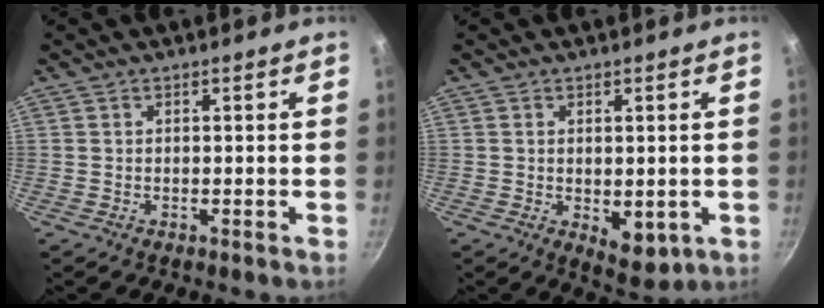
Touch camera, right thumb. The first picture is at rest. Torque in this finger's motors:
{"motor_torque": [-0.31, 0.48, -0.17, 0.18, 0.01]}